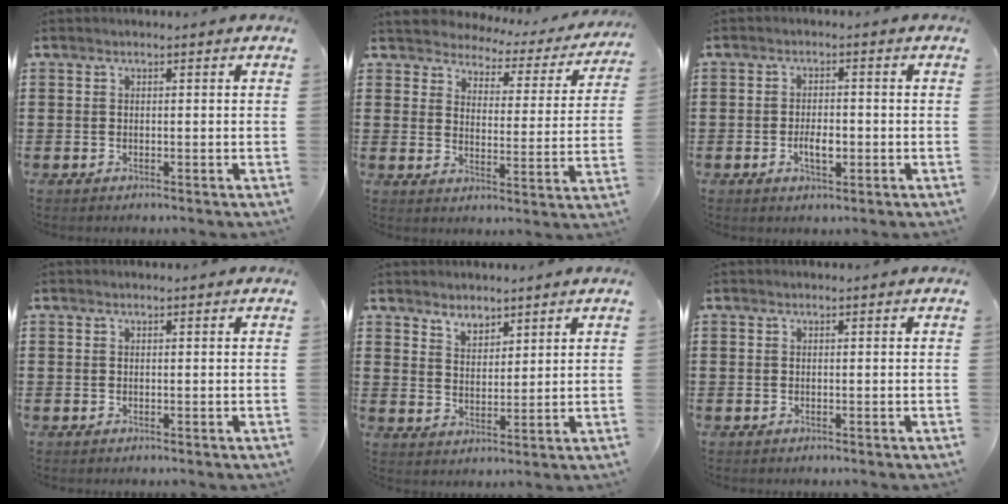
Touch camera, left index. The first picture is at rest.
{"total": 2.8, "force": [2.7, 0.8, -0.3], "torque": [-0.019, -0.024, 0.039]}
{"total": 3.5, "force": [-0.8, 1.5, 3.0], "torque": [-0.046, 0.001, -0.015]}
{"total": 0.0}
{"total": 3.4, "force": [3.1, 1.5, -0.1], "torque": [-0.011, -0.002, 0.058]}
{"total": 0.0}